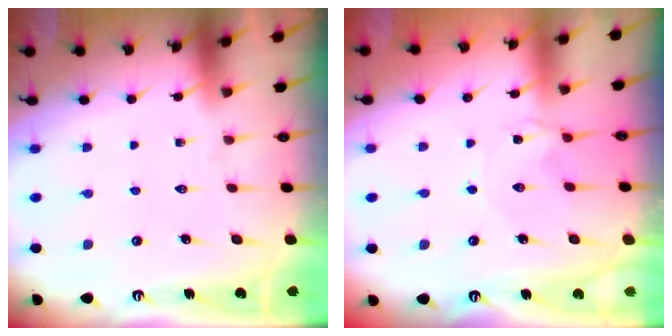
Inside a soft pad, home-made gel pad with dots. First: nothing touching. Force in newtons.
{"total": 1.9, "press": 1.8, "slide": 0.4}